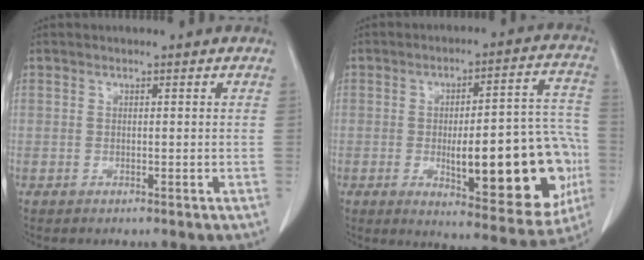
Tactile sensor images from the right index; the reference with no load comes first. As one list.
[{"total": 22.6, "force": [-4.6, 6.2, 21.2], "torque": [-0.218, 0.021, -0.040]}]